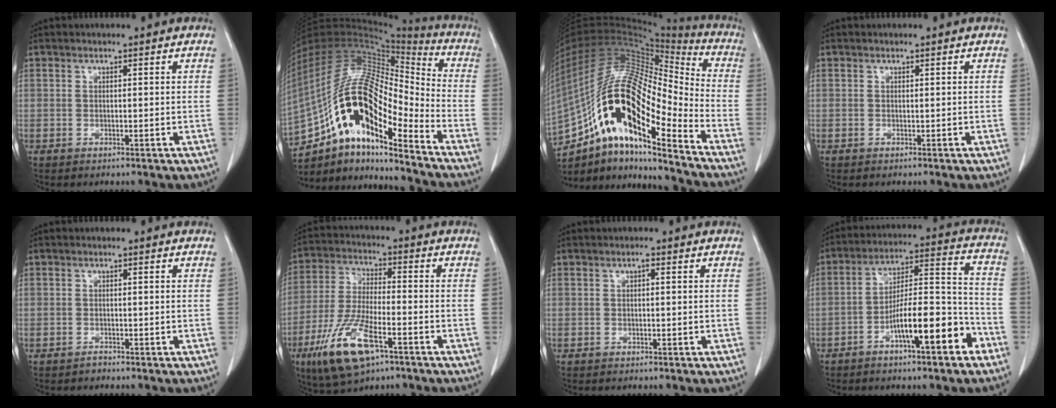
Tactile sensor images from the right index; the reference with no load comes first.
{"total": 20.8, "force": [-11.4, 5.7, 16.5], "torque": [-0.333, 0.025, -0.199]}
{"total": 25.4, "force": [-13.2, 6.1, 20.8], "torque": [-0.406, 0.010, -0.234]}
{"total": 0.0}
{"total": 0.6, "force": [-0.5, 0.3, -0.1], "torque": [0.006, 0.002, -0.009]}
{"total": 12.9, "force": [-6.7, 3.6, 10.4], "torque": [-0.218, -0.018, -0.118]}
{"total": 0.7, "force": [0.2, 0.2, 0.6], "torque": [-0.005, 0.005, 0.003]}
{"total": 13.0, "force": [-6.8, 2.1, 10.9], "torque": [-0.175, 0.020, -0.109]}